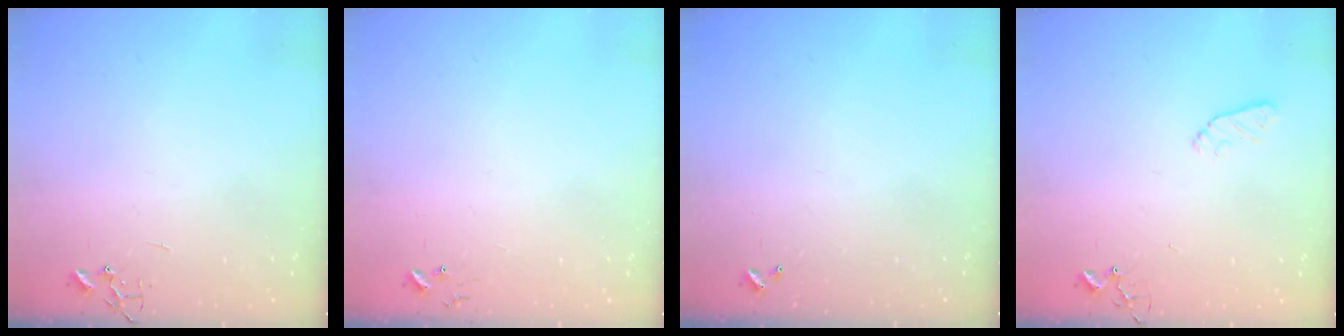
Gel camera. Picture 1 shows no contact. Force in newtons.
{"total": 4.7, "press": 4.7, "slide": 0.4}
{"total": 0.0}
{"total": 5.6, "press": 5.5, "slide": 1.0}